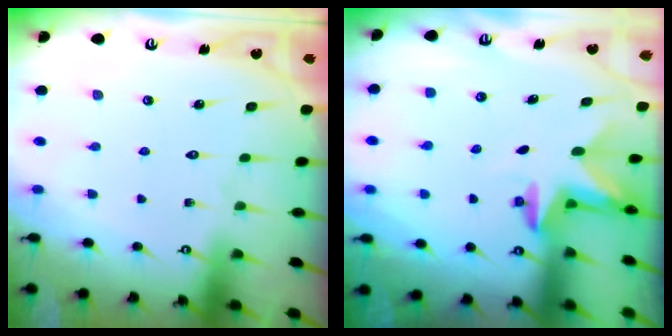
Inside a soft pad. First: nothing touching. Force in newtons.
{"total": 2.5, "press": 2.5, "slide": 0.4}